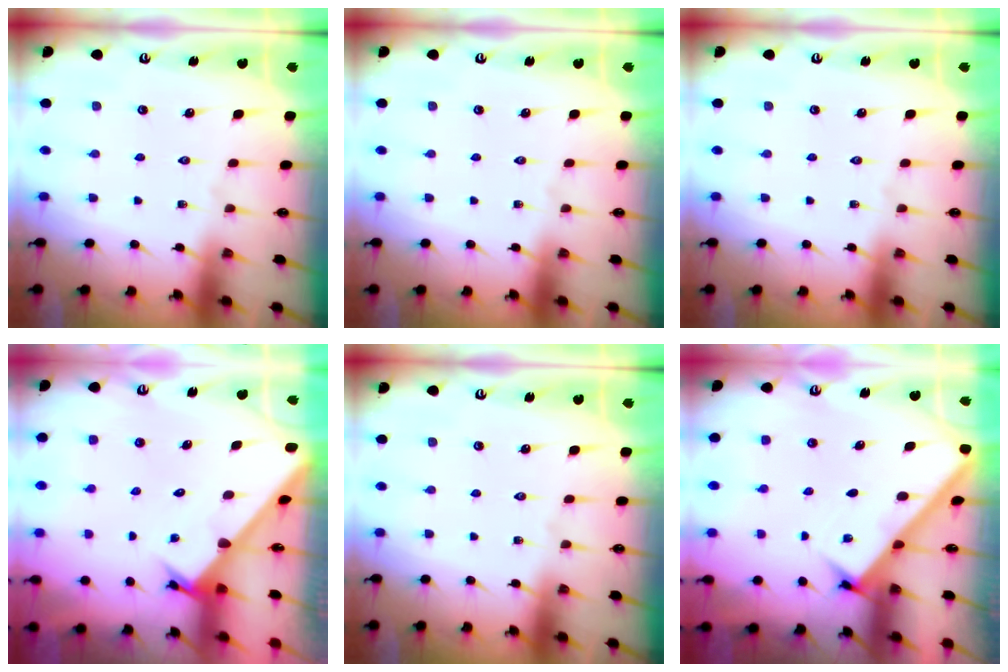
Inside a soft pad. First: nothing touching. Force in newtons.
{"total": 0.0}
{"total": 0.0}
{"total": 2.5, "press": 2.5, "slide": 0.3}
{"total": 0.0}
{"total": 2.8, "press": 2.8, "slide": 0.4}